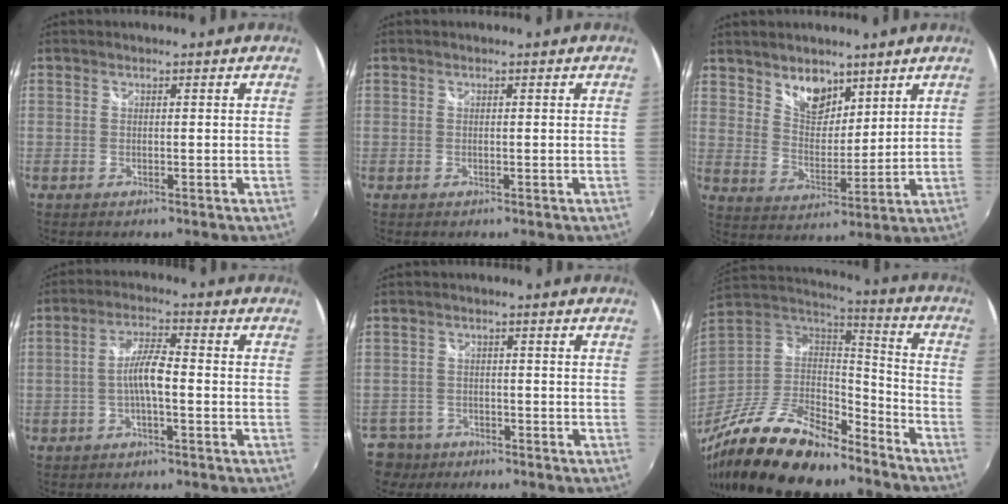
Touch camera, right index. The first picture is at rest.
{"total": 0.0}
{"total": 8.3, "force": [5.9, 4.6, 3.4], "torque": [-0.044, 0.003, 0.110]}
{"total": 5.3, "force": [-1.6, 0.9, 4.9], "torque": [-0.098, 0.010, -0.028]}
{"total": 5.2, "force": [-3.5, 3.8, 0.2], "torque": [-0.022, 0.013, -0.066]}
{"total": 26.7, "force": [-19.9, 8.9, 15.4], "torque": [-0.309, -0.033, -0.339]}